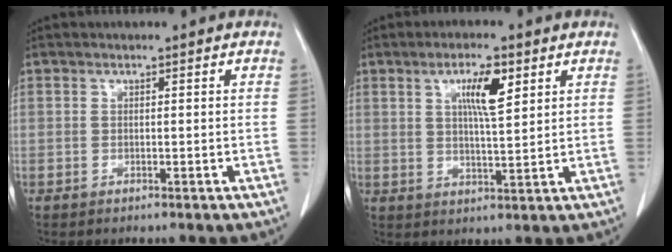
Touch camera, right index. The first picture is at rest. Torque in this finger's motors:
{"motor_torque": [0.55, 0.52, 0.17, 0.07]}